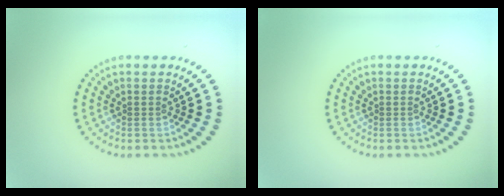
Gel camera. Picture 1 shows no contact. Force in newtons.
{"total": 0.0}